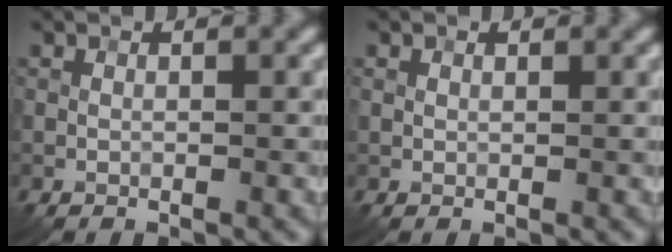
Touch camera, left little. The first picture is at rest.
{"total": 0.5, "force": [0.4, 0.3, 0.2], "torque": [0.001, -0.001, 0.005]}